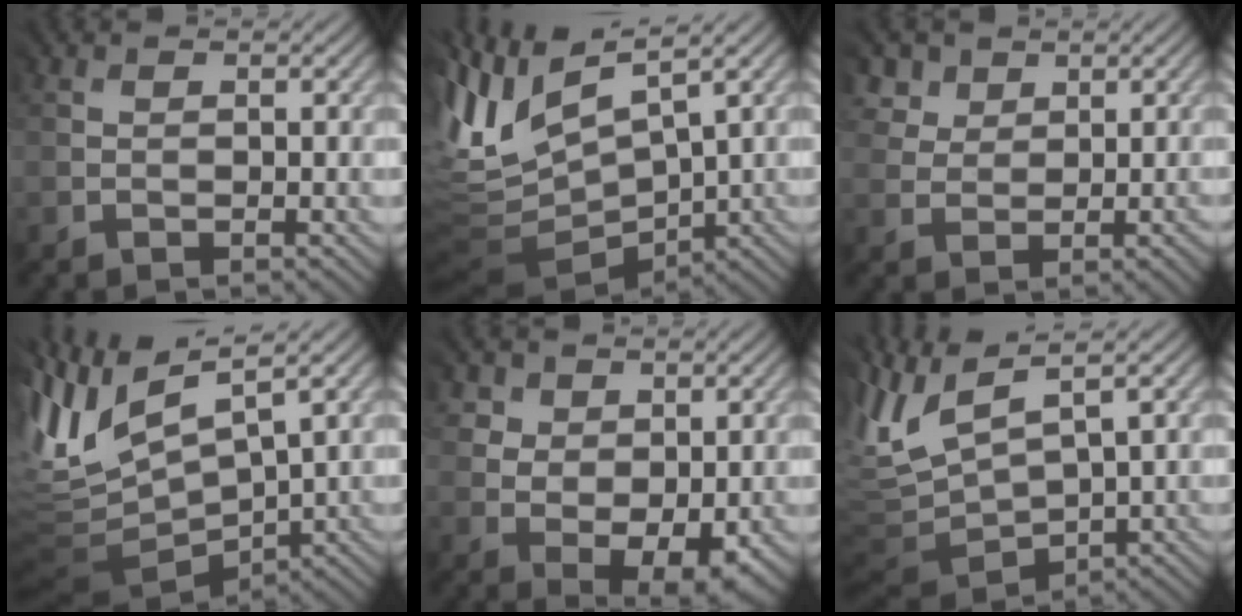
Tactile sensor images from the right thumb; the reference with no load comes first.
{"total": 8.5, "force": [2.7, 3.9, 7.1], "torque": [-0.198, 0.016, 0.061]}
{"total": 3.8, "force": [2.8, 2.5, -0.2], "torque": [-0.015, 0.001, 0.060]}
{"total": 9.1, "force": [2.4, 3.8, 7.9], "torque": [-0.212, 0.014, 0.055]}
{"total": 6.7, "force": [1.4, 5.4, 3.7], "torque": [-0.070, -0.007, 0.032]}
{"total": 7.9, "force": [3.3, 3.3, 6.4], "torque": [-0.191, 0.012, 0.068]}